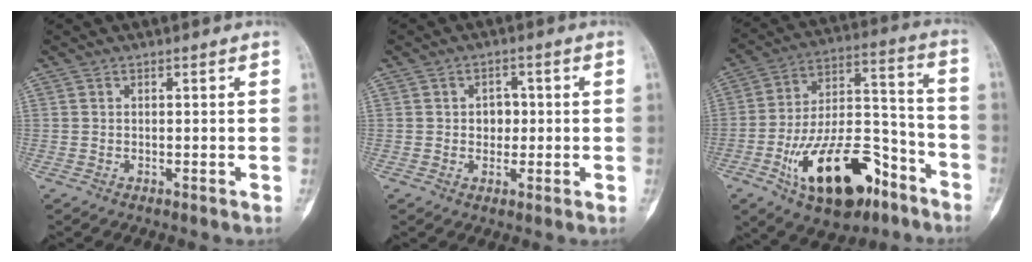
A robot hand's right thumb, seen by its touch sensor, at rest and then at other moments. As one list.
[{"total": 3.6, "force": [0.1, 2.9, 2.1], "torque": [-0.003, 0.006, -0.001]}, {"total": 22.8, "force": [-11.6, 10.9, 16.3], "torque": [-0.262, 0.080, -0.184]}]